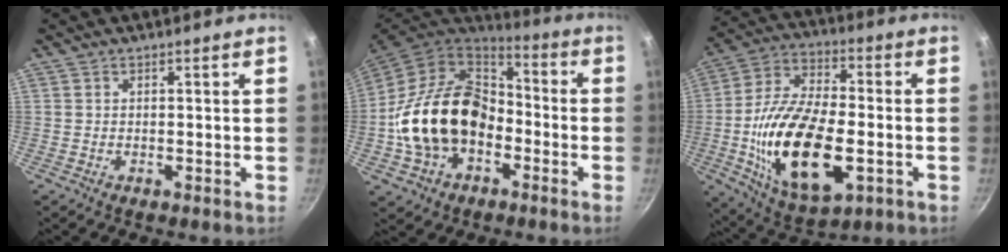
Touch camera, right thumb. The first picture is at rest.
{"total": 20.8, "force": [-4.2, 15.2, 13.7], "torque": [-0.222, 0.052, -0.080]}
{"total": 22.8, "force": [-4.7, 11.3, 19.3], "torque": [-0.352, 0.018, -0.081]}